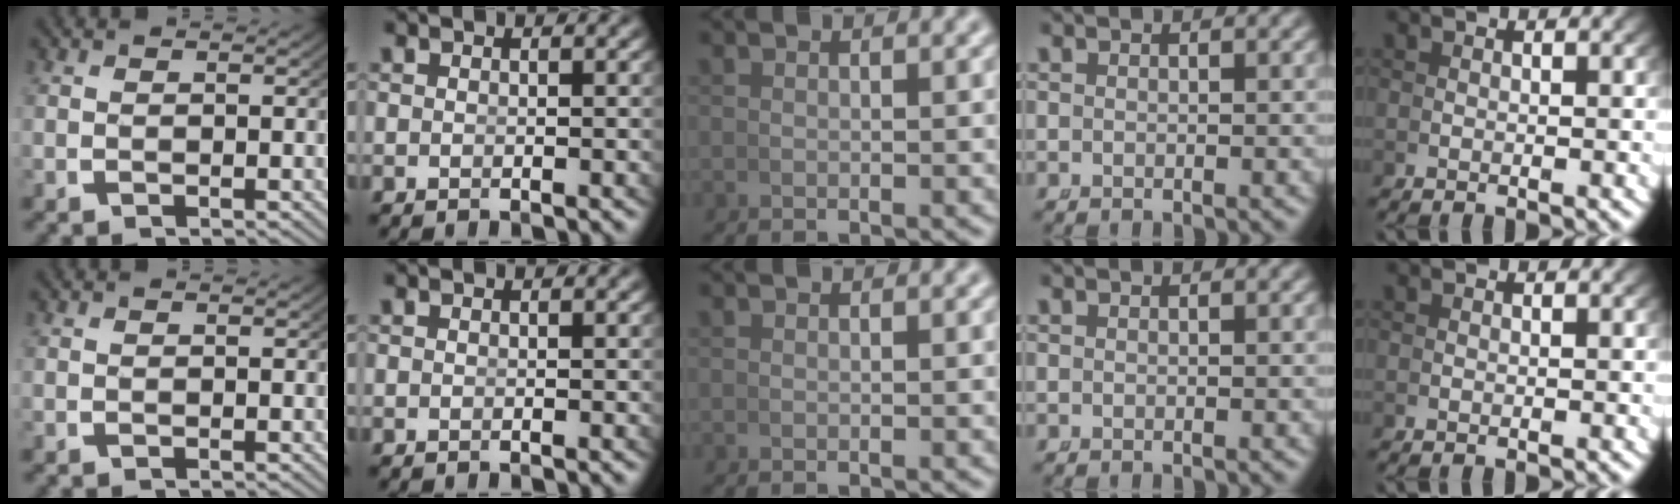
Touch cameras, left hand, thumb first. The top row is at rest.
{}